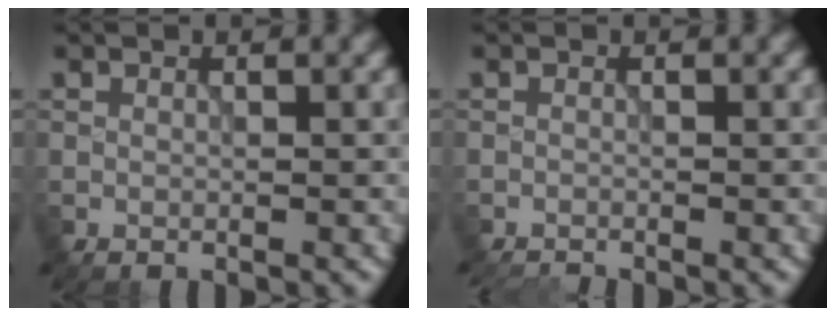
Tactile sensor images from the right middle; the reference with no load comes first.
{"total": 1.7, "force": [-1.6, 0.0, 0.2], "torque": [-0.003, -0.005, -0.034]}